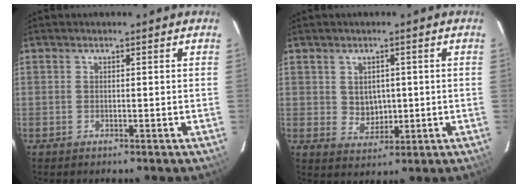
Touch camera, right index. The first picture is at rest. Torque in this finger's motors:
{"motor_torque": [0.04, 0.20, -0.01, 0.00]}